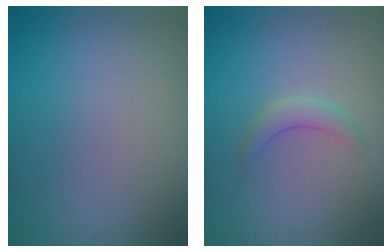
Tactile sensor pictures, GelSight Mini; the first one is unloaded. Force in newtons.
{"total": 1.7, "press": 1.7, "slide": 0.0}